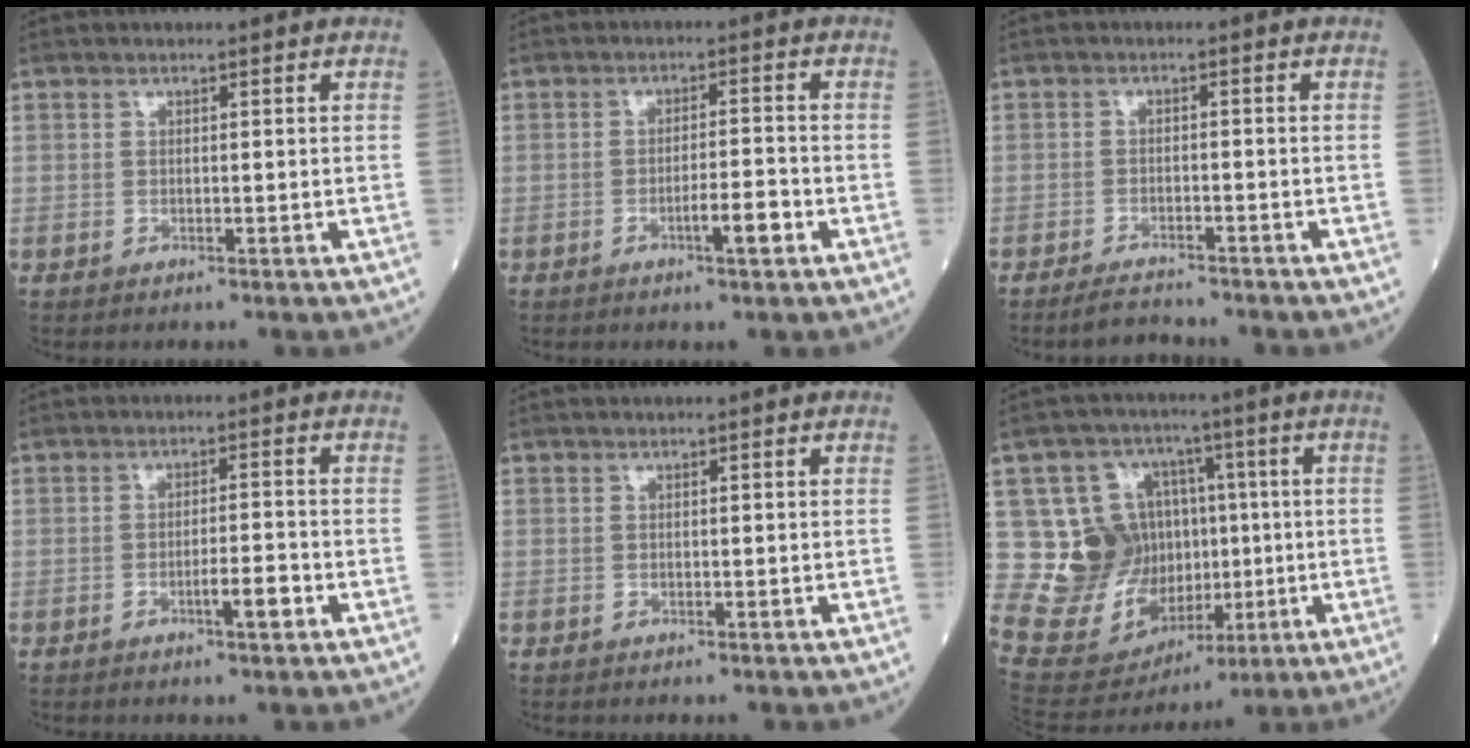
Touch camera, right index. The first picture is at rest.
{"total": 3.8, "force": [-1.8, 0.4, 3.4], "torque": [-0.050, 0.000, -0.029]}
{"total": 3.3, "force": [-3.3, 0.3, 0.6], "torque": [-0.017, -0.013, -0.057]}
{"total": 3.4, "force": [-1.6, 0.3, 3.0], "torque": [-0.043, 0.001, -0.025]}
{"total": 0.0}
{"total": 16.4, "force": [0.5, 13.1, 9.8], "torque": [-0.179, 0.051, 0.045]}